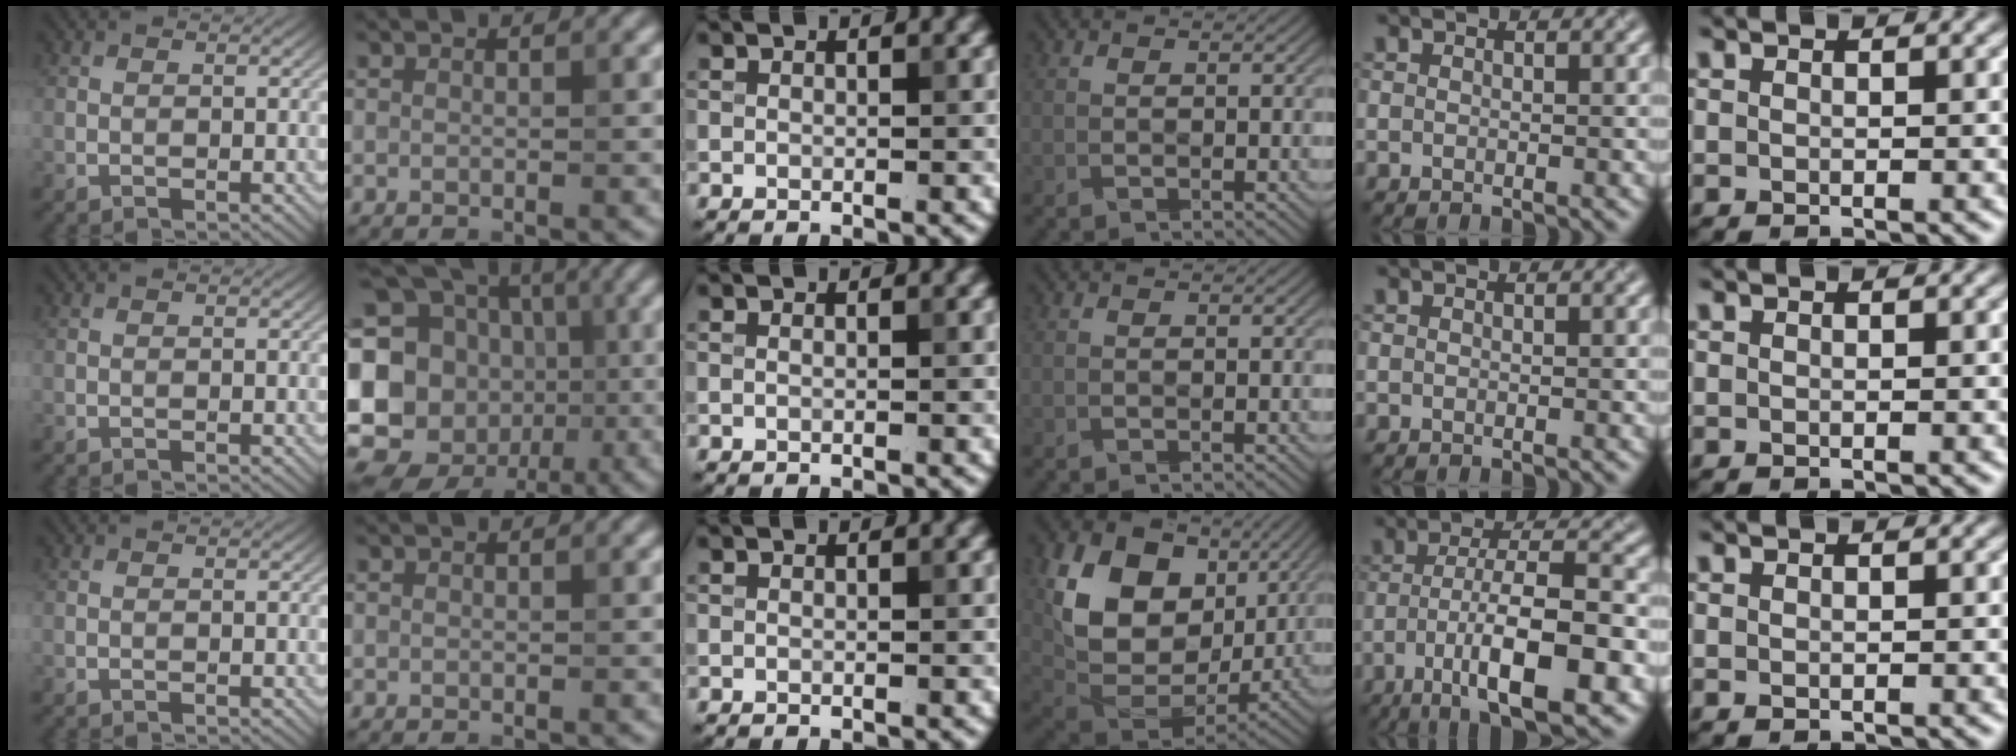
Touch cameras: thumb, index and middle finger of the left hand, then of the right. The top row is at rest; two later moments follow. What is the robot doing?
{"motion": "fold", "object": "hoodie"}